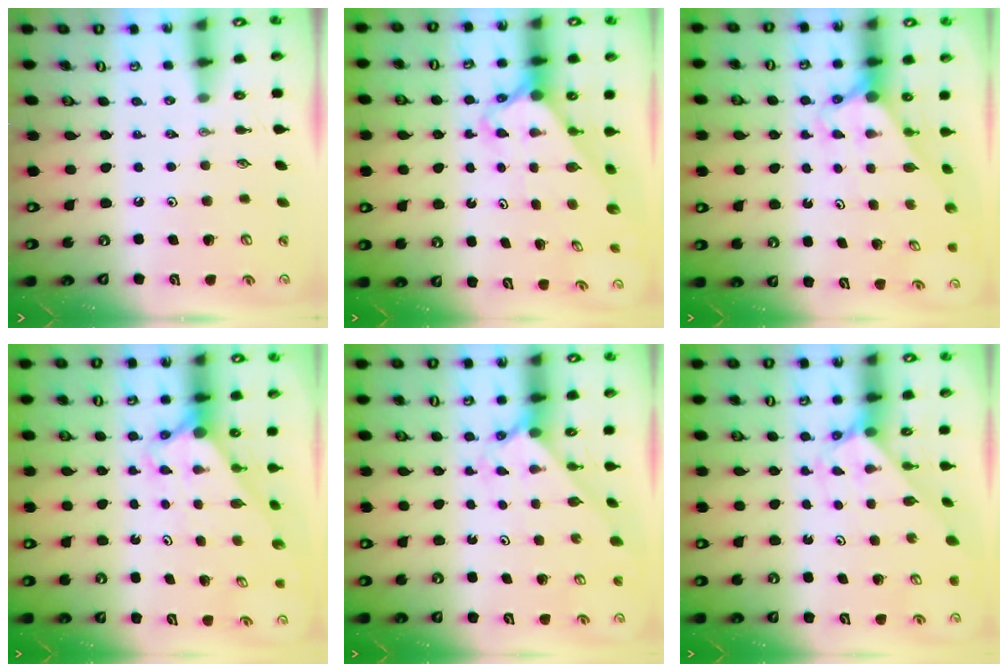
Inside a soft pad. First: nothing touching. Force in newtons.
{"total": 2.4, "press": 2.4, "slide": 0.2}
{"total": 2.8, "press": 2.8, "slide": 0.0}
{"total": 2.8, "press": 2.8, "slide": 0.2}
{"total": 2.3, "press": 2.3, "slide": 0.2}
{"total": 2.0, "press": 2.0, "slide": 0.1}